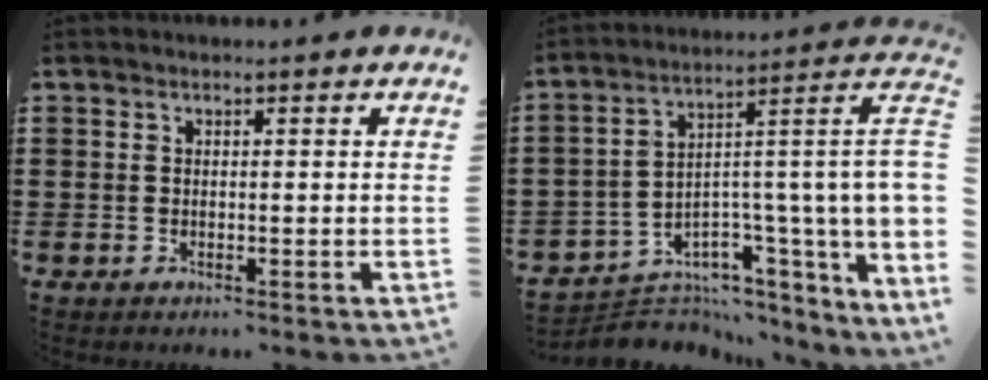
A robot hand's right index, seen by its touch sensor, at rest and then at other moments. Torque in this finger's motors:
{"motor_torque": [0.33, -0.22, 0.36, 0.11]}